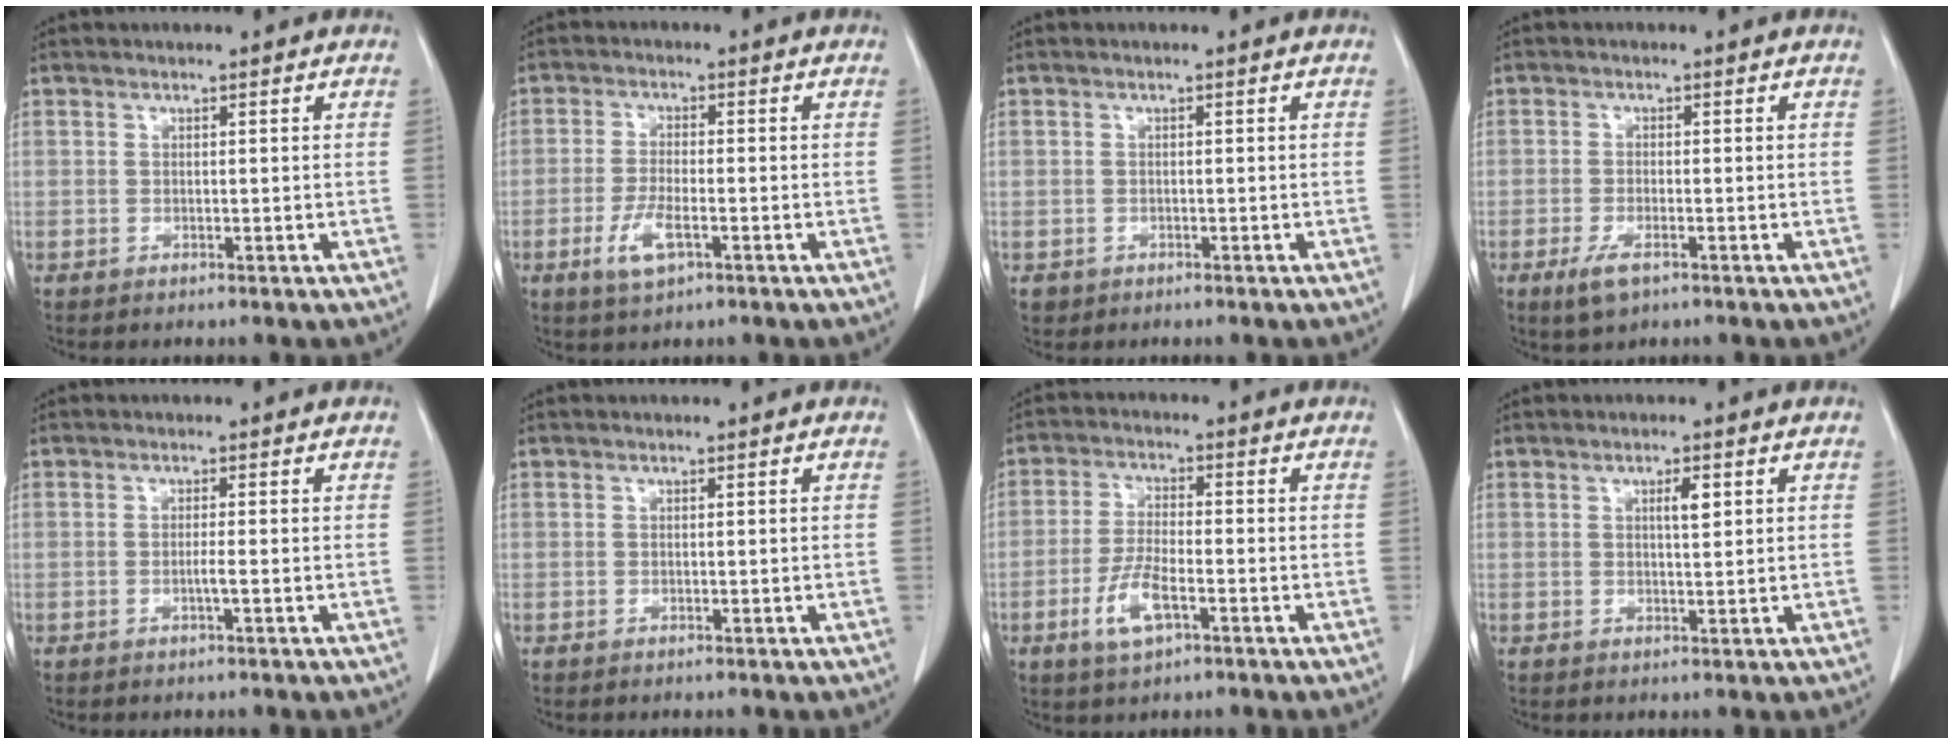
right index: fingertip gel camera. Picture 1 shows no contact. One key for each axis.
{"total": 5.1, "fx": -2.1, "fy": 1.5, "fz": 4.4, "tx": -0.091, "ty": -0.005, "tz": -0.033}
{"total": 1.1, "fx": -0.4, "fy": 1.0, "fz": 0.0, "tx": -0.005, "ty": 0.004, "tz": -0.002}
{"total": 3.6, "fx": -2.0, "fy": 1.2, "fz": 2.8, "tx": -0.058, "ty": -0.005, "tz": -0.029}
{"total": 1.3, "fx": -0.5, "fy": -0.2, "fz": 1.2, "tx": -0.024, "ty": -0.002, "tz": -0.009}
{"total": 0.0}
{"total": 6.5, "fx": -2.7, "fy": 1.9, "fz": 5.6, "tx": -0.115, "ty": -0.006, "tz": -0.047}
{"total": 2.2, "fx": 0.8, "fy": 0.4, "fz": 2.0, "tx": -0.035, "ty": -0.002, "tz": 0.014}